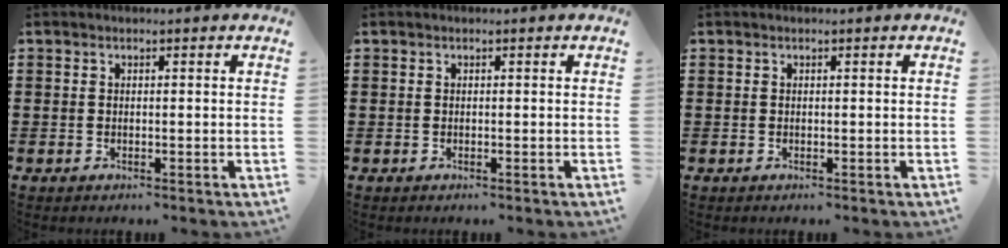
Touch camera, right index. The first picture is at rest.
{"total": 0.0}
{"total": 0.0}